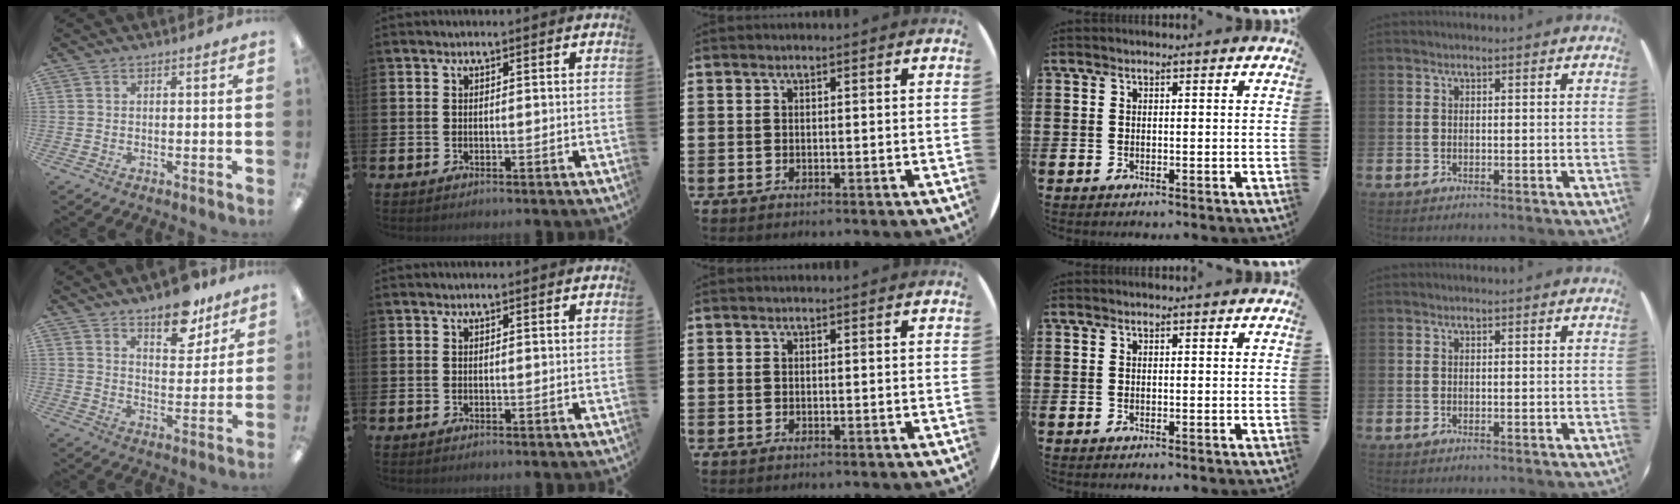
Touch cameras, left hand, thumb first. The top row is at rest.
{"thumb": {"total": 10.7, "force": [8.7, 4.4, 4.4], "torque": [-0.050, -0.052, 0.152]}}